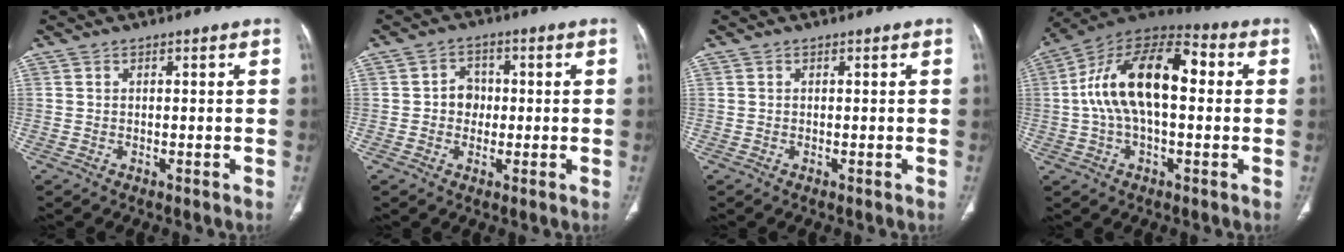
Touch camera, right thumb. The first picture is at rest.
{"total": 4.2, "force": [-0.1, 3.7, 2.0], "torque": [-0.005, 0.009, -0.008]}
{"total": 0.0}
{"total": 18.3, "force": [1.8, 9.3, 15.7], "torque": [-0.270, 0.044, 0.021]}